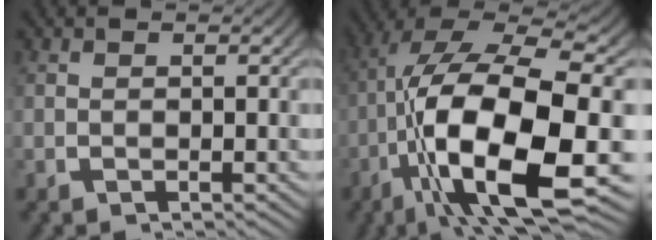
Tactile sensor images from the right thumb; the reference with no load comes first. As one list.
[{"total": 17.9, "force": [-4.1, 8.7, 15.1], "torque": [-0.324, -0.061, -0.033]}]